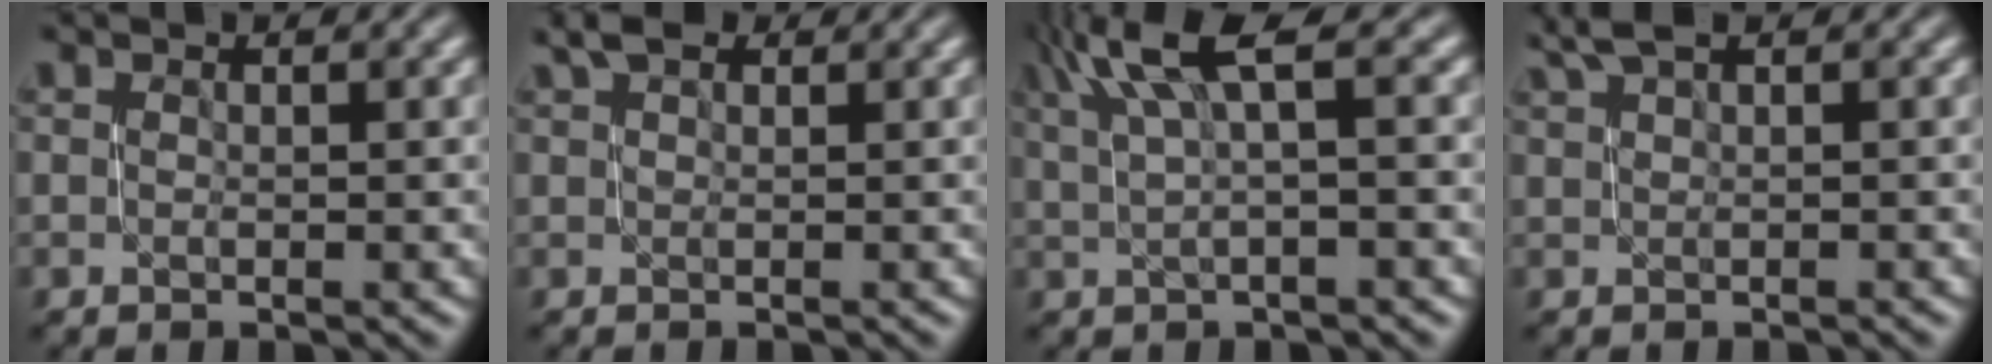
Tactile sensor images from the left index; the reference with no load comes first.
{"total": 2.3, "force": [1.9, 0.7, 1.0], "torque": [-0.015, 0.007, 0.030]}
{"total": 5.1, "force": [2.4, 0.8, 4.4], "torque": [-0.081, 0.015, 0.047]}
{"total": 2.0, "force": [1.7, 0.2, 1.0], "torque": [-0.015, 0.007, 0.033]}